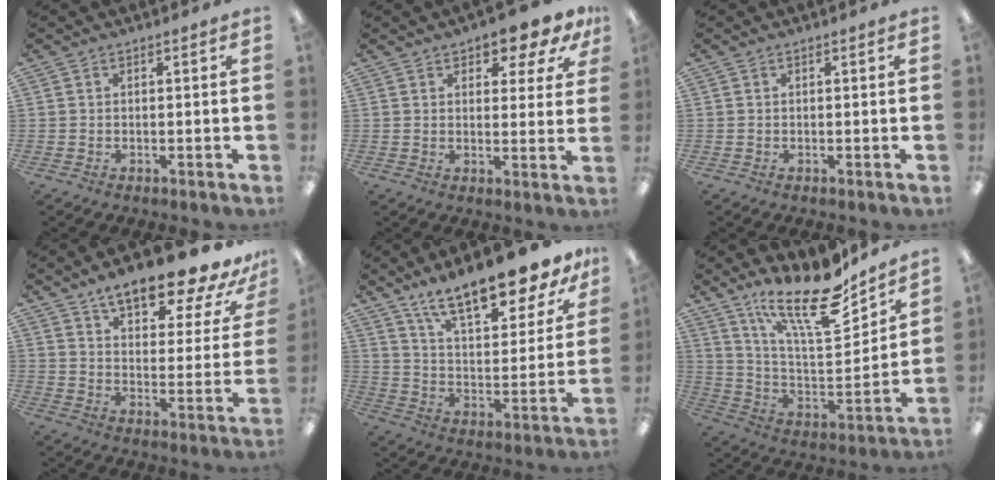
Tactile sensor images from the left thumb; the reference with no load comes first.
{"total": 6.7, "force": [5.4, 2.3, 3.3], "torque": [-0.039, -0.032, 0.091]}
{"total": 0.0}
{"total": 16.3, "force": [13.5, 4.2, 8.2], "torque": [-0.128, -0.091, 0.228]}
{"total": 18.6, "force": [14.5, 5.5, 10.2], "torque": [-0.159, -0.100, 0.249]}
{"total": 20.9, "force": [15.2, 6.6, 12.7], "torque": [-0.215, -0.108, 0.259]}